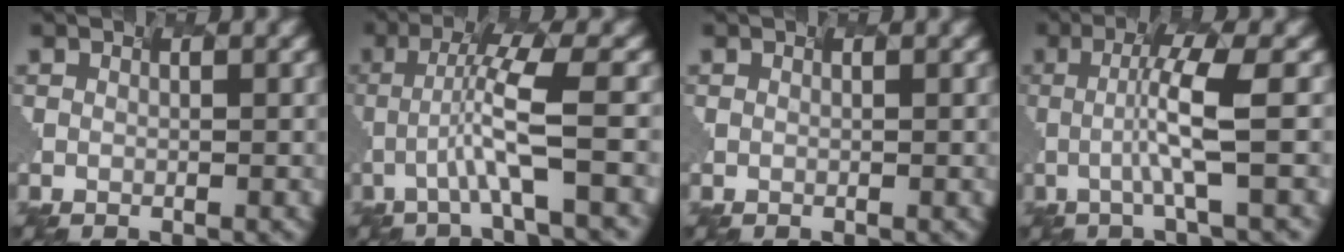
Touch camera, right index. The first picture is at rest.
{"total": 4.8, "force": [-2.0, -0.1, 4.4], "torque": [-0.091, 0.013, -0.028]}
{"total": 0.0}
{"total": 4.3, "force": [-0.9, 0.1, 4.2], "torque": [-0.086, 0.002, -0.007]}